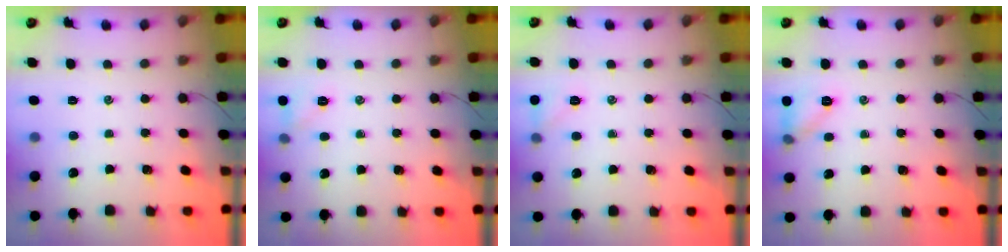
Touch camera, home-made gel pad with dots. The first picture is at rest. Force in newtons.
{"total": 5.0, "press": 4.7, "slide": 1.5}
{"total": 5.9, "press": 5.7, "slide": 1.5}
{"total": 7.7, "press": 7.6, "slide": 1.4}